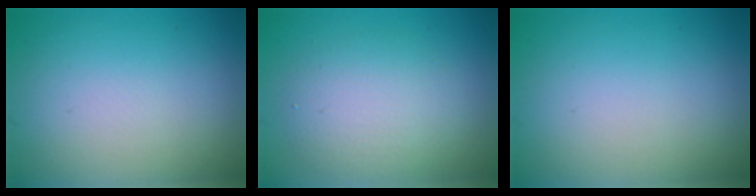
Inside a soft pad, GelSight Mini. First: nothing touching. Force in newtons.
{"total": 4.1, "press": 4.1, "slide": 0.1}
{"total": 0.0}